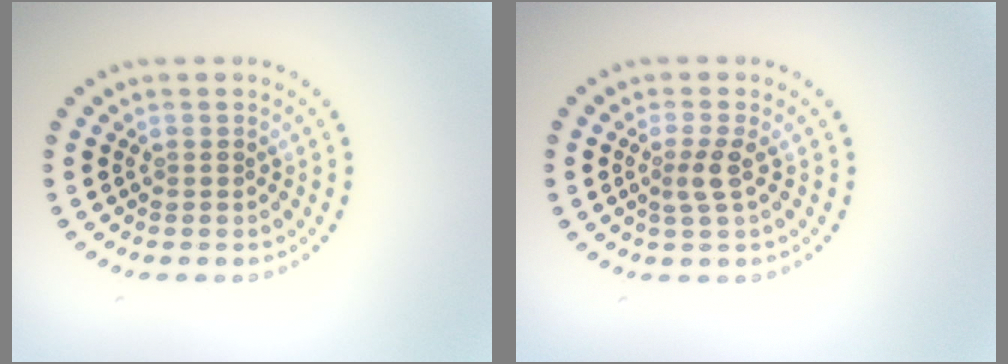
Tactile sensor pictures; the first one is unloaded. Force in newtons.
{"total": 1.8, "press": 1.4, "slide": 1.1}